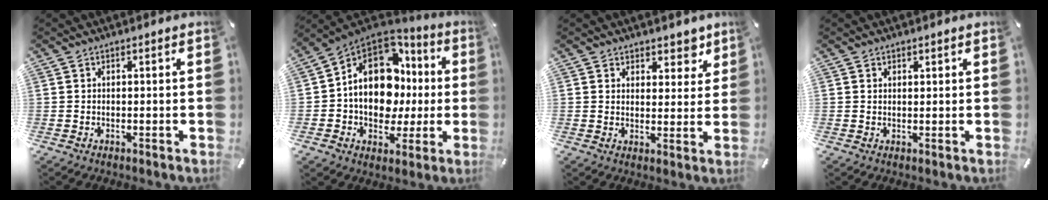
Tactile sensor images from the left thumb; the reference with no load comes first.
{"total": 17.1, "force": [1.7, 12.9, 11.1], "torque": [-0.189, -0.007, 0.032]}
{"total": 6.2, "force": [4.3, 4.2, 1.4], "torque": [0.010, -0.033, 0.069]}
{"total": 1.0, "force": [0.6, 0.7, 0.1], "torque": [0.005, -0.002, 0.011]}